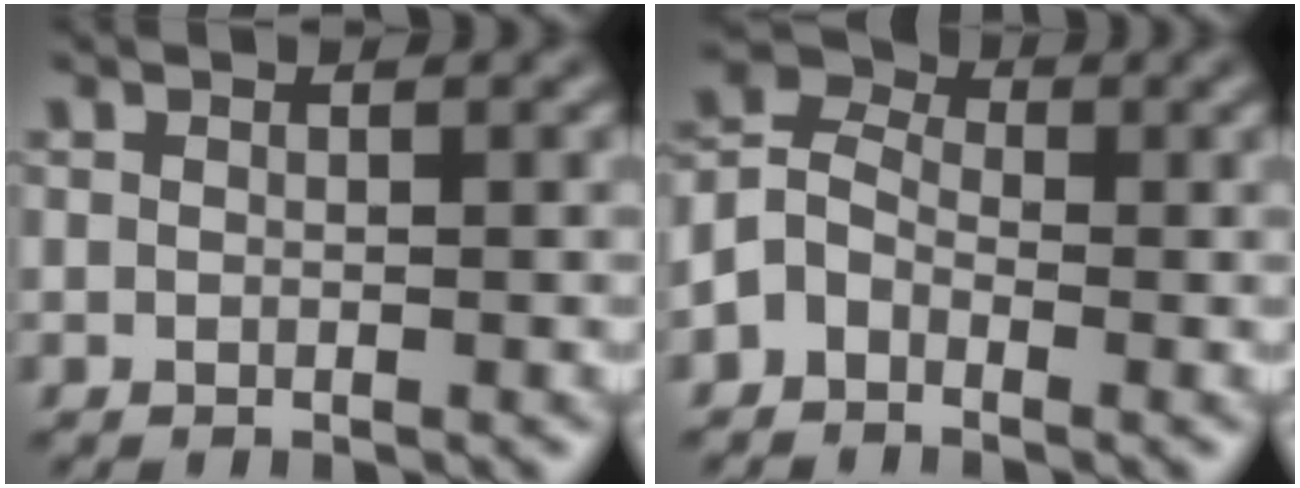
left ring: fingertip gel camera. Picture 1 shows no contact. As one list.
[{"total": 3.2, "force": [-1.6, 2.4, 1.4], "torque": [-0.031, 0.010, -0.045]}]